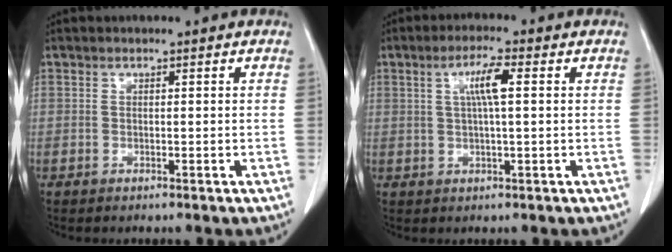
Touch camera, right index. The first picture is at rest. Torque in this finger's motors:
{"motor_torque": [0.31, 0.05, 0.20, 0.05]}